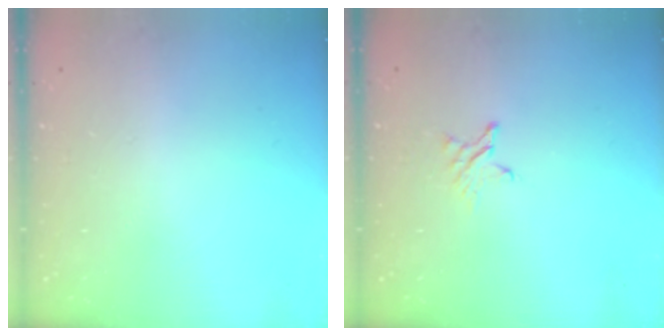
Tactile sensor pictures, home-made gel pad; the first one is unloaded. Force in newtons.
{"total": 2.3, "press": 2.3, "slide": 0.2}